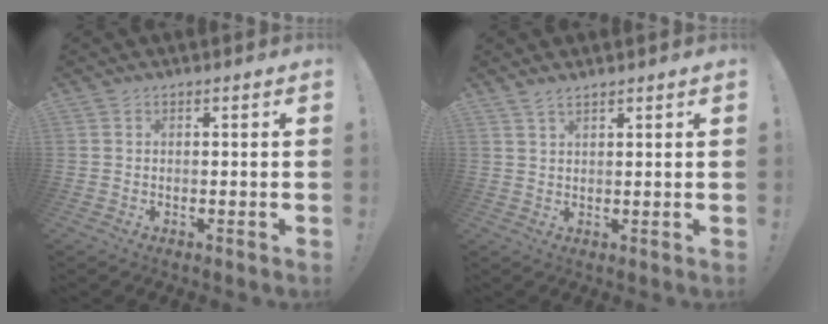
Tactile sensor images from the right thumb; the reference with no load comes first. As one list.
[{"total": 2.3, "force": [2.0, 0.2, 1.1], "torque": [-0.016, -0.013, 0.036]}]